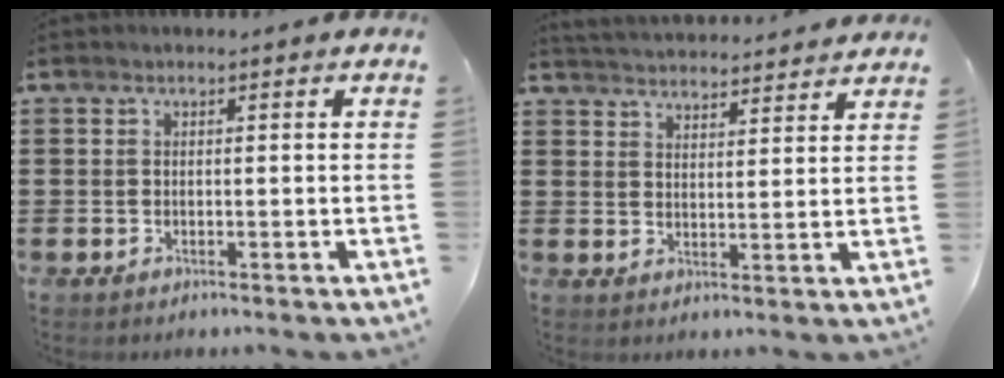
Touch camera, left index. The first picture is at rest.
{"total": 3.7, "force": [3.7, -0.2, -0.3], "torque": [-0.009, -0.024, 0.066]}